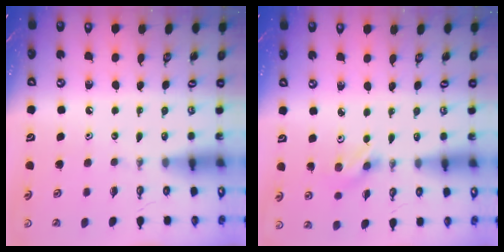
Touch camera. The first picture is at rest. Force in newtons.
{"total": 2.2, "press": 2.1, "slide": 0.6}